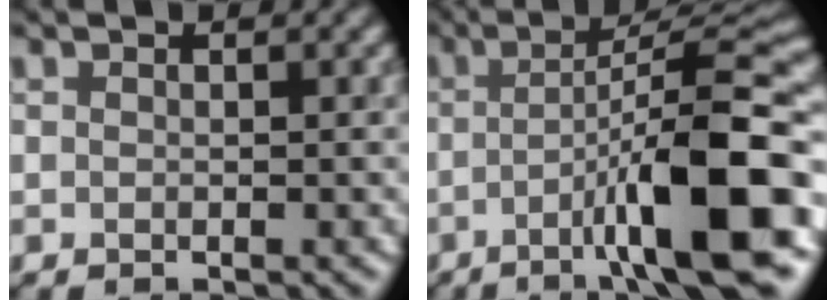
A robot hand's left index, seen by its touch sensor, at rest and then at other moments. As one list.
[{"total": 12.1, "force": [-3.9, 2.1, 11.2], "torque": [-0.151, 0.011, -0.057]}]